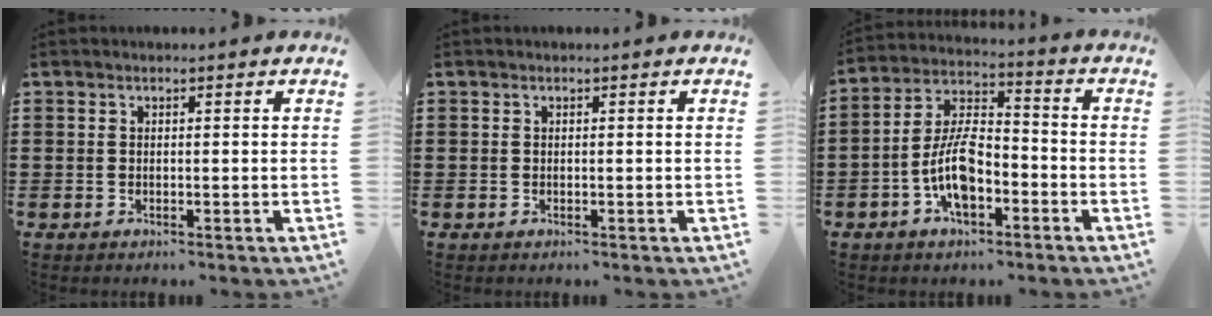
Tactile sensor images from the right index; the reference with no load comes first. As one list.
[{"total": 0.0}, {"total": 8.8, "force": [-3.4, 4.1, 7.0], "torque": [-0.157, 0.004, -0.067]}]